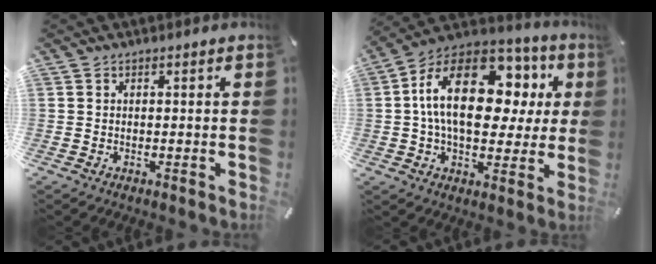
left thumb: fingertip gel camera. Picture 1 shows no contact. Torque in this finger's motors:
{"motor_torque": [1.28, 1.25, 1.98, -0.79, 0.73]}